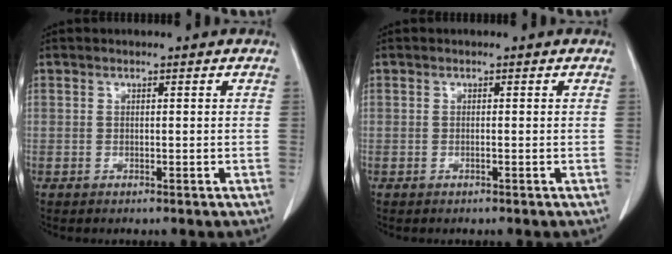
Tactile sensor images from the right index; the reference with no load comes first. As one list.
[{"total": 0.0}]